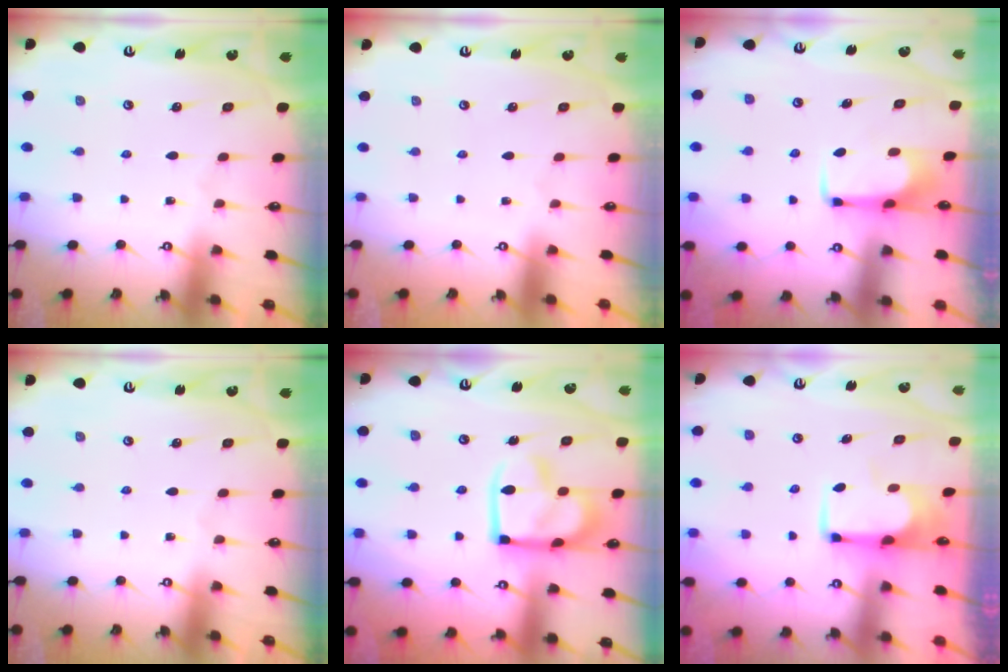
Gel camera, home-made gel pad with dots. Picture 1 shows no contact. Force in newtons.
{"total": 1.5, "press": 1.4, "slide": 0.6}
{"total": 1.6, "press": 1.5, "slide": 0.4}
{"total": 0.0}
{"total": 15.2, "press": 15.1, "slide": 1.6}
{"total": 3.6, "press": 3.6, "slide": 0.4}